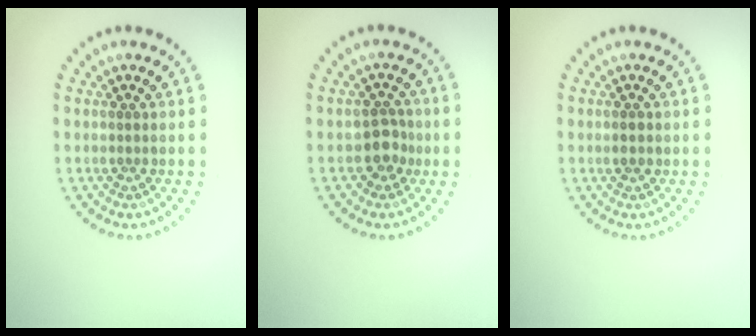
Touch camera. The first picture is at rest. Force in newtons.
{"total": 2.1, "press": 1.9, "slide": 1.0}
{"total": 1.2, "press": 1.2, "slide": 0.0}